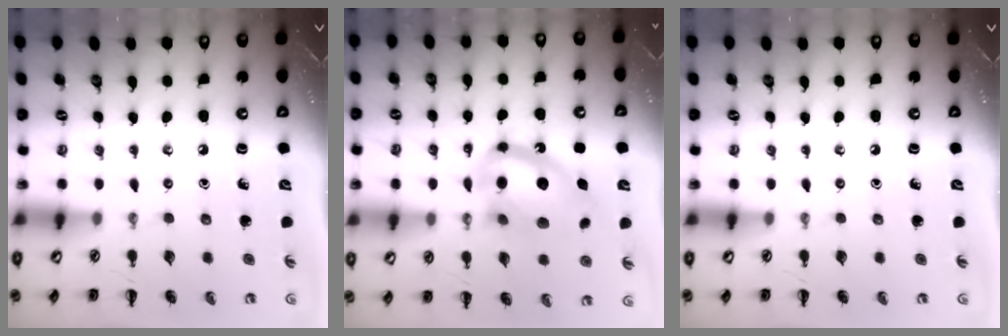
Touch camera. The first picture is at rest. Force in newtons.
{"total": 16.5, "press": 16.1, "slide": 3.5}
{"total": 0.0}